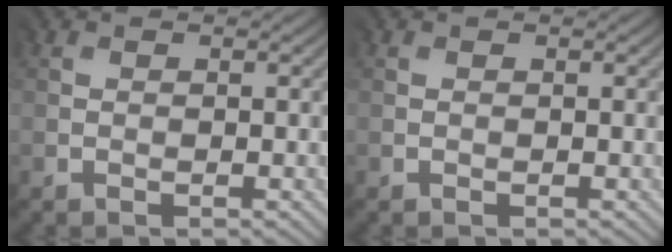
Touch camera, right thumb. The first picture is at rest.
{"total": 0.0}